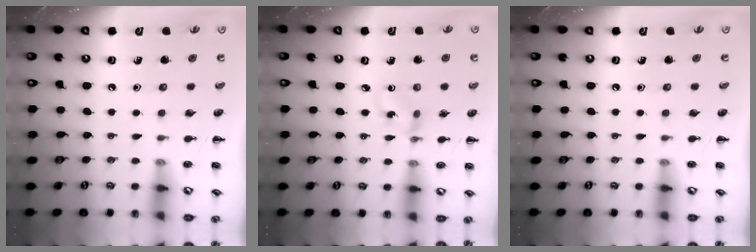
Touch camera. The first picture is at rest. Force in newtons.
{"total": 1.6, "press": 1.4, "slide": 0.6}
{"total": 0.0}